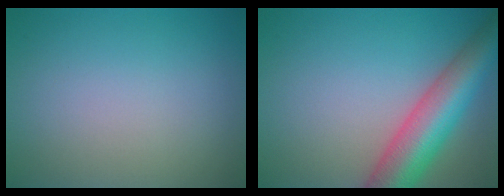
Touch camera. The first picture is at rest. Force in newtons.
{"total": 8.5, "press": 8.5, "slide": 0.4}